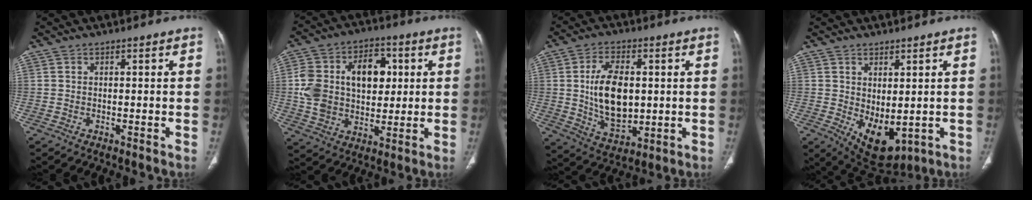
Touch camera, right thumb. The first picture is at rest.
{"total": 20.1, "force": [3.4, 14.0, 14.0], "torque": [-0.218, 0.014, 0.067]}
{"total": 13.7, "force": [1.1, 7.9, 11.1], "torque": [-0.180, -0.011, 0.030]}
{"total": 8.8, "force": [-0.9, 4.9, 7.2], "torque": [-0.097, -0.012, 0.015]}